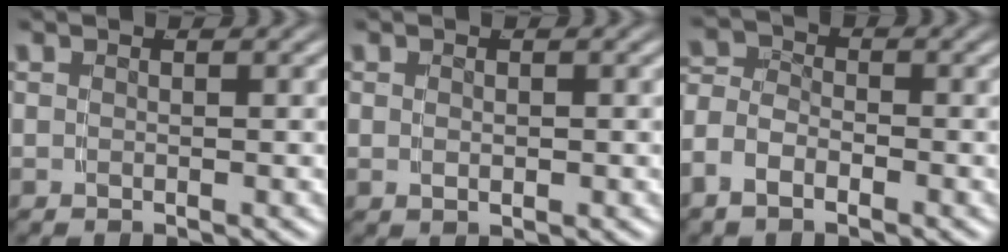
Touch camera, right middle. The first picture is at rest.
{"total": 0.7, "force": [-0.1, 0.1, 0.7], "torque": [-0.014, -0.010, 0.009]}
{"total": 4.0, "force": [-1.4, 3.0, 2.1], "torque": [-0.051, -0.015, -0.026]}